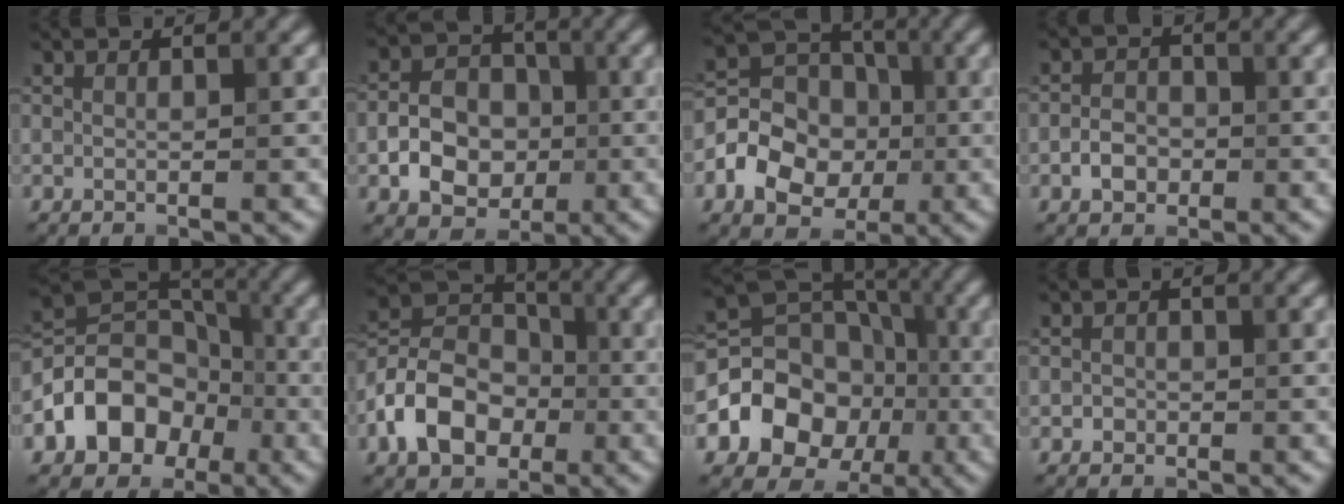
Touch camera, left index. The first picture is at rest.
{"total": 5.6, "force": [-1.5, 4.3, 3.2], "torque": [-0.047, 0.001, -0.031]}
{"total": 7.4, "force": [-1.9, 5.9, 4.1], "torque": [-0.061, 0.000, -0.049]}
{"total": 2.3, "force": [-0.9, 1.7, 1.1], "torque": [-0.016, 0.003, -0.022]}
{"total": 7.4, "force": [-3.0, 5.6, 3.7], "torque": [-0.041, 0.002, -0.060]}
{"total": 6.9, "force": [-2.6, 5.1, 3.9], "torque": [-0.068, 0.004, -0.064]}
{"total": 8.9, "force": [-2.4, 7.3, 4.5], "torque": [-0.063, 0.006, -0.064]}
{"total": 0.8, "force": [-0.4, 0.8, 0.1], "torque": [0.003, -0.002, -0.008]}